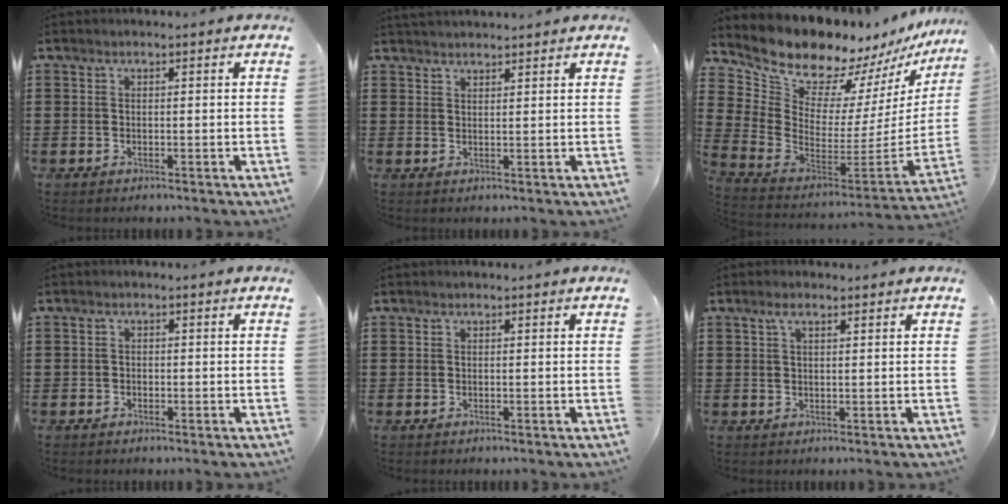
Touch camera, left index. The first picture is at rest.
{"total": 1.8, "force": [1.8, 0.1, 0.2], "torque": [-0.007, 0.002, 0.036]}
{"total": 10.8, "force": [10.2, 3.5, 0.9], "torque": [-0.080, -0.097, 0.182]}
{"total": 0.8, "force": [-0.5, 0.6, 0.1], "torque": [-0.004, 0.002, -0.013]}
{"total": 0.0}
{"total": 2.1, "force": [1.1, 0.7, 1.6], "torque": [-0.034, 0.006, 0.018]}